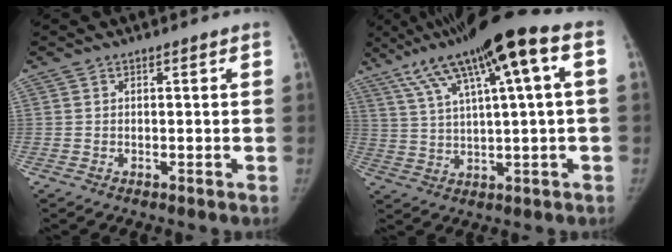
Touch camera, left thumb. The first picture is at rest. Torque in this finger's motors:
{"motor_torque": [0.07, 0.71, 1.35, -1.43, 0.48]}